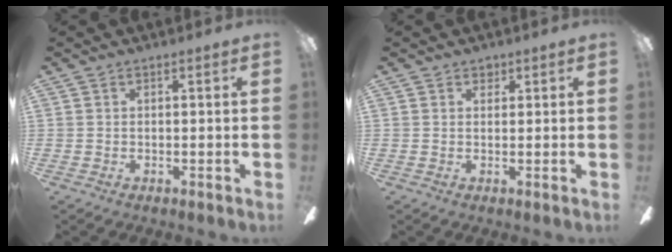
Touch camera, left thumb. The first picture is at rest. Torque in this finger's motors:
{"motor_torque": [0.14, -0.01, 0.11, -0.21, -0.01]}